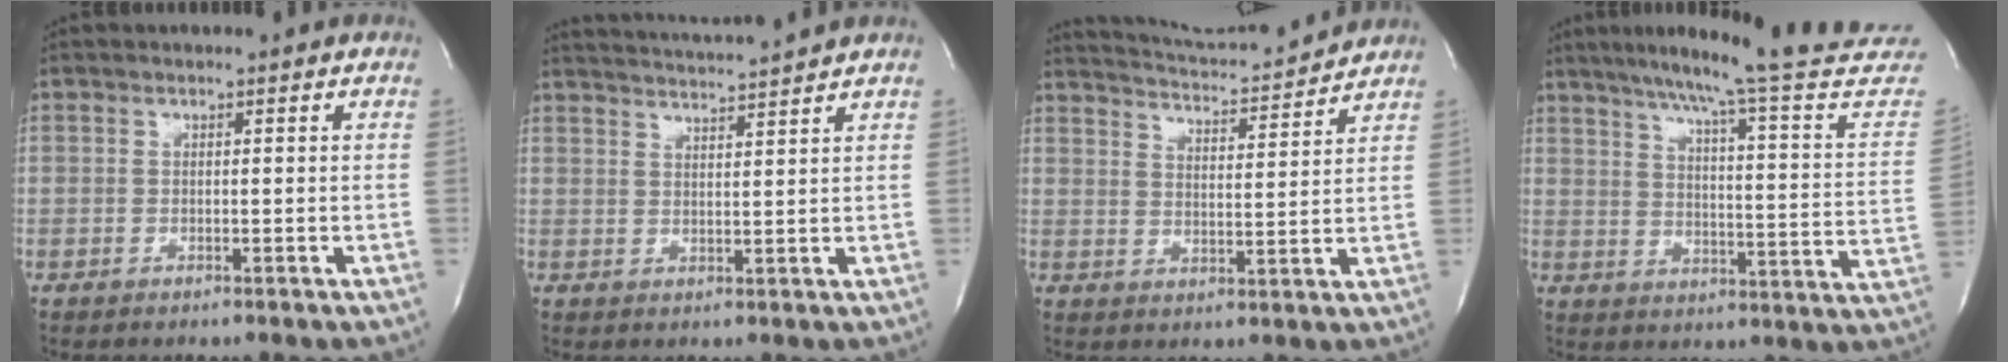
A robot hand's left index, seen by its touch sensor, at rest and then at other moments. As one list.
[{"total": 8.1, "force": [7.6, -1.5, 2.2], "torque": [-0.046, 0.005, 0.115]}, {"total": 12.0, "force": [11.7, -0.1, 2.8], "torque": [-0.056, -0.005, 0.170]}, {"total": 25.5, "force": [23.1, -1.0, 10.7], "torque": [-0.161, -0.094, 0.284]}]